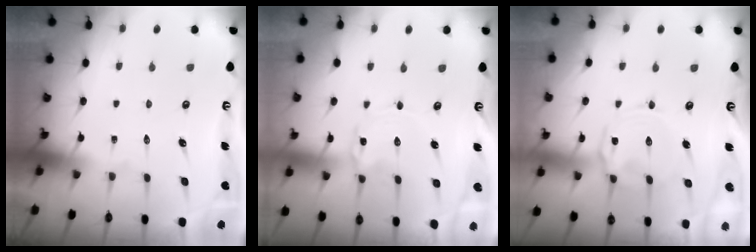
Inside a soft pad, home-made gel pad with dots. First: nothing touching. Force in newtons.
{"total": 1.2, "press": 1.2, "slide": 0.1}
{"total": 2.9, "press": 2.9, "slide": 0.5}